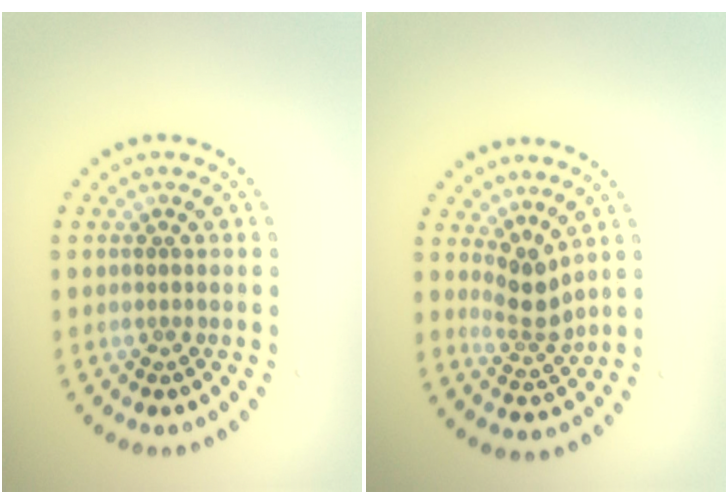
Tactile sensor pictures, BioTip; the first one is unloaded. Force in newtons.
{"total": 2.5, "press": 1.7, "slide": 1.8}